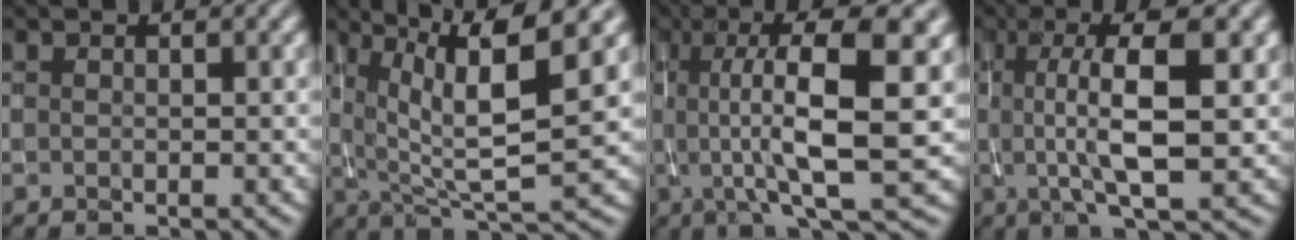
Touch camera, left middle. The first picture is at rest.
{"total": 8.7, "force": [3.0, 1.9, 7.9], "torque": [-0.129, 0.006, 0.057]}
{"total": 10.7, "force": [1.3, 2.6, 10.3], "torque": [-0.149, 0.008, 0.019]}
{"total": 7.6, "force": [0.6, 1.9, 7.3], "torque": [-0.116, 0.002, 0.010]}